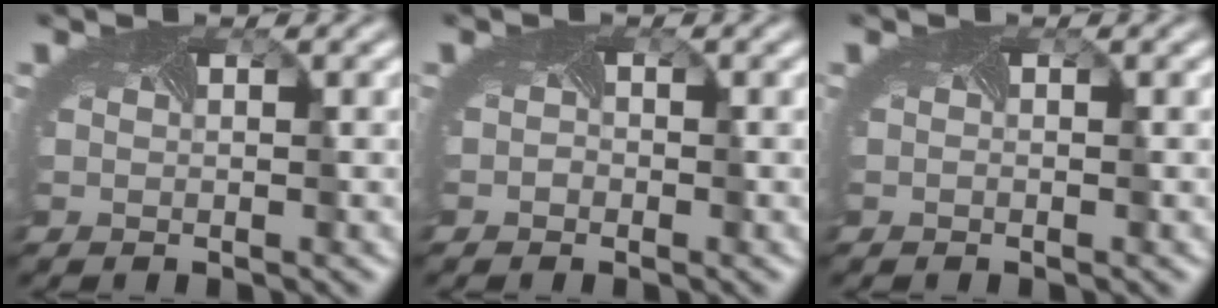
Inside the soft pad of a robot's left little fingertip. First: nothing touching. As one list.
[{"total": 0.8, "force": [-0.2, 0.7, 0.3], "torque": [0.004, -0.001, -0.008]}, {"total": 0.0}]